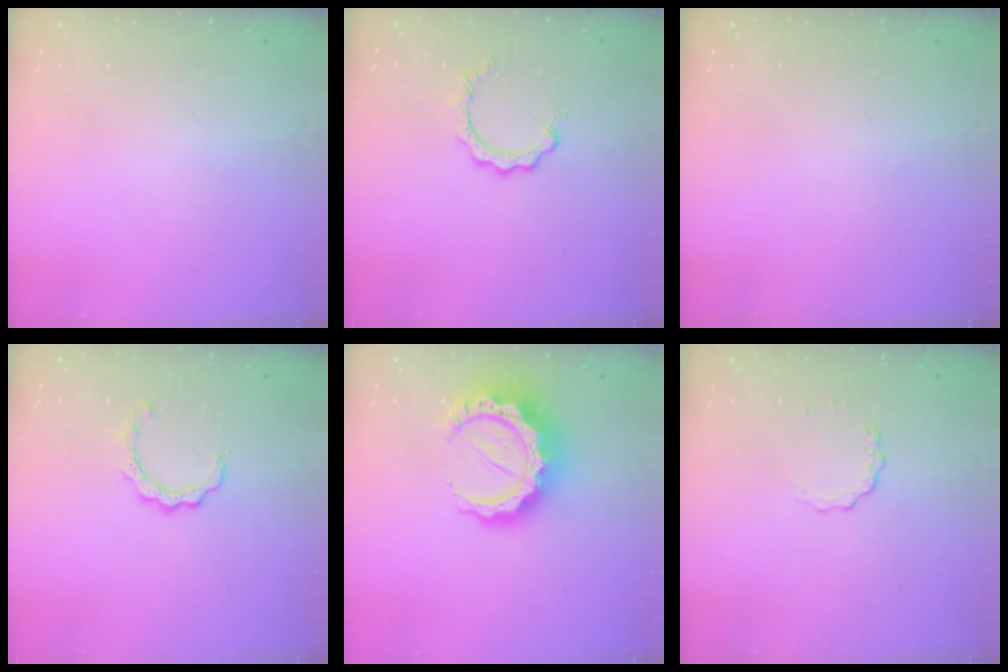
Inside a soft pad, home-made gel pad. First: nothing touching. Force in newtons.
{"total": 2.9, "press": 2.9, "slide": 0.4}
{"total": 0.0}
{"total": 4.7, "press": 4.7, "slide": 0.4}
{"total": 15.2, "press": 15.1, "slide": 1.3}
{"total": 2.8, "press": 2.8, "slide": 0.3}